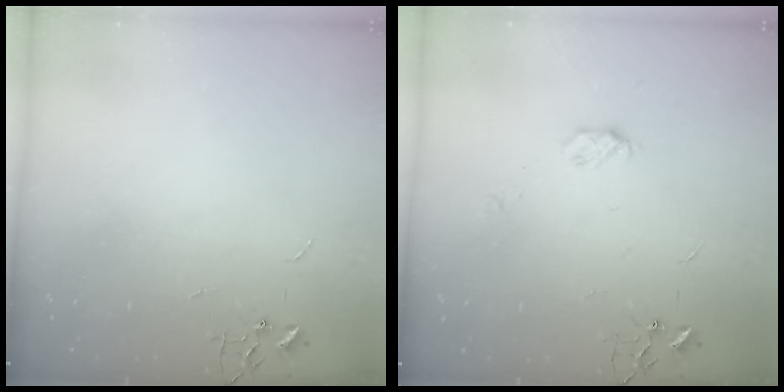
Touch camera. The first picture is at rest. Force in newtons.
{"total": 3.9, "press": 3.9, "slide": 0.6}